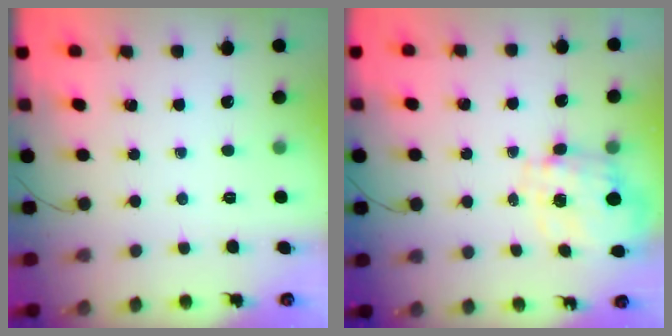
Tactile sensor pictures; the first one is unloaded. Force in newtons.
{"total": 2.9, "press": 2.7, "slide": 1.0}